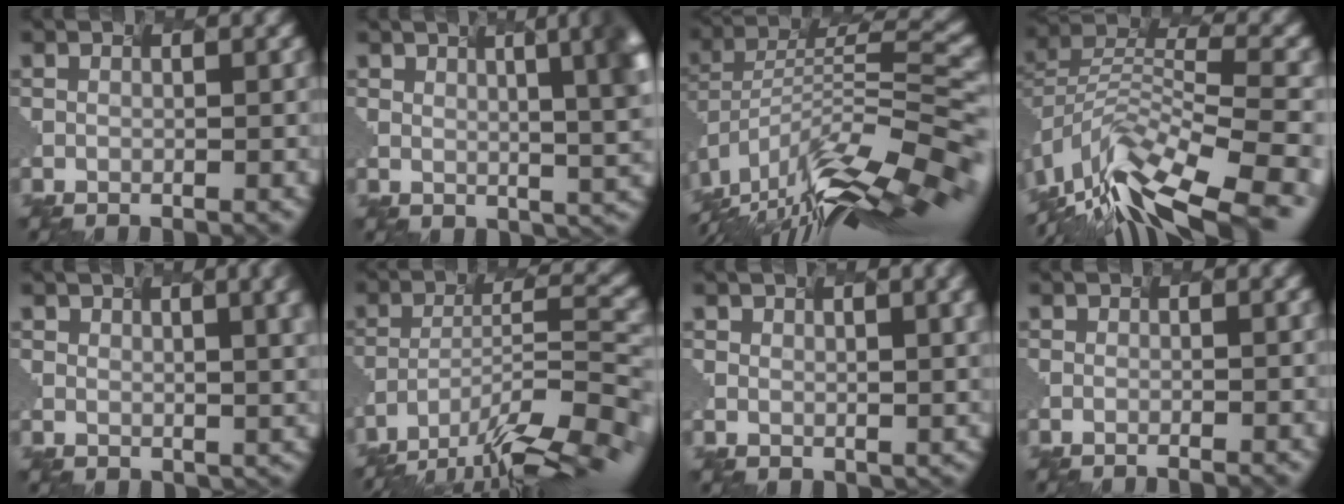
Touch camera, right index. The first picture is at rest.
{"total": 7.7, "force": [3.1, 3.1, 6.3], "torque": [-0.059, 0.023, 0.046]}
{"total": 12.7, "force": [-8.5, 3.2, 8.9], "torque": [-0.177, 0.022, -0.137]}
{"total": 12.0, "force": [-9.3, 2.8, 7.1], "torque": [-0.160, 0.013, -0.147]}
{"total": 7.8, "force": [3.9, 4.0, 5.5], "torque": [-0.066, 0.032, 0.050]}
{"total": 12.2, "force": [-10.1, 1.8, 6.6], "torque": [-0.122, 0.007, -0.153]}
{"total": 4.0, "force": [2.3, 1.8, 2.7], "torque": [-0.045, 0.009, 0.041]}
{"total": 1.6, "force": [-0.5, 0.6, 1.4], "torque": [0.004, 0.001, -0.011]}